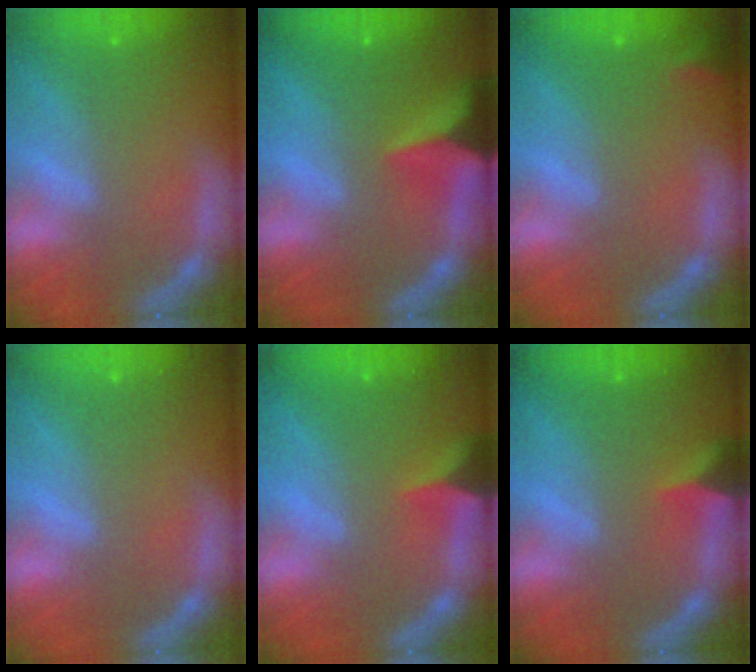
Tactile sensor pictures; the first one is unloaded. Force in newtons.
{"total": 7.5}
{"total": 1.4}
{"total": 0.0}
{"total": 3.5}
{"total": 2.9}